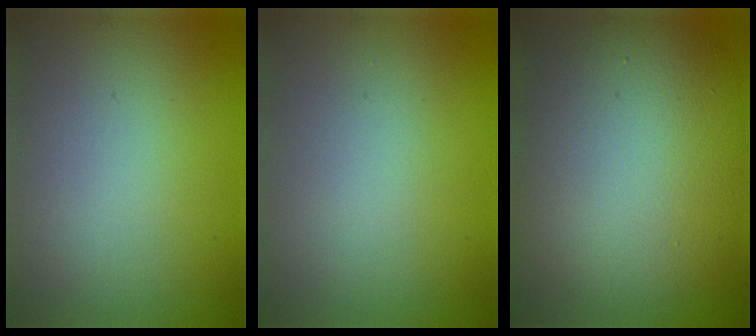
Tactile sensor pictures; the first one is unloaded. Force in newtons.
{"total": 0.6, "press": 0.6, "slide": 0.0}
{"total": 12.0, "press": 12.0, "slide": 0.5}